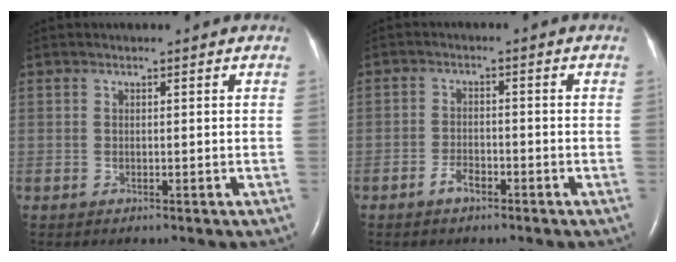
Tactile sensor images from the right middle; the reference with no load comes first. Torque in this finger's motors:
{"motor_torque": [-0.56, -0.83, -0.07, 0.00]}